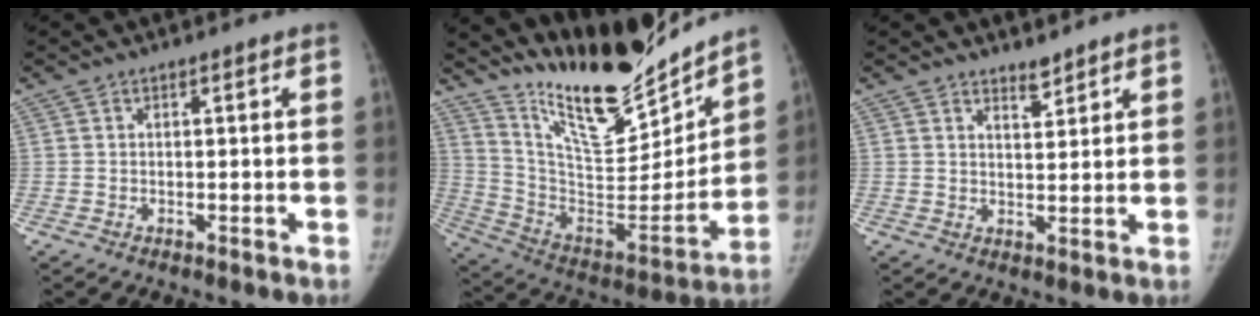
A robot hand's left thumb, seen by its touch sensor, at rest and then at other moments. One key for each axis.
{"total": 23.9, "fx": 20.5, "fy": 5.4, "fz": 11.1, "tx": -0.143, "ty": -0.121, "tz": 0.342}
{"total": 2.7, "fx": 2.5, "fy": 0.7, "fz": 0.6, "tx": 0.002, "ty": -0.027, "tz": 0.041}